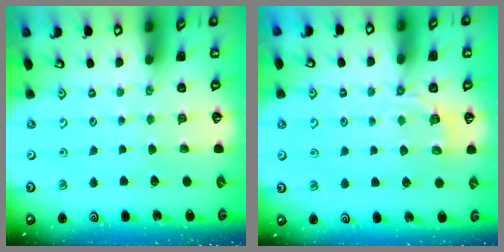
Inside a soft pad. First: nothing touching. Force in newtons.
{"total": 4.2, "press": 3.6, "slide": 2.2}